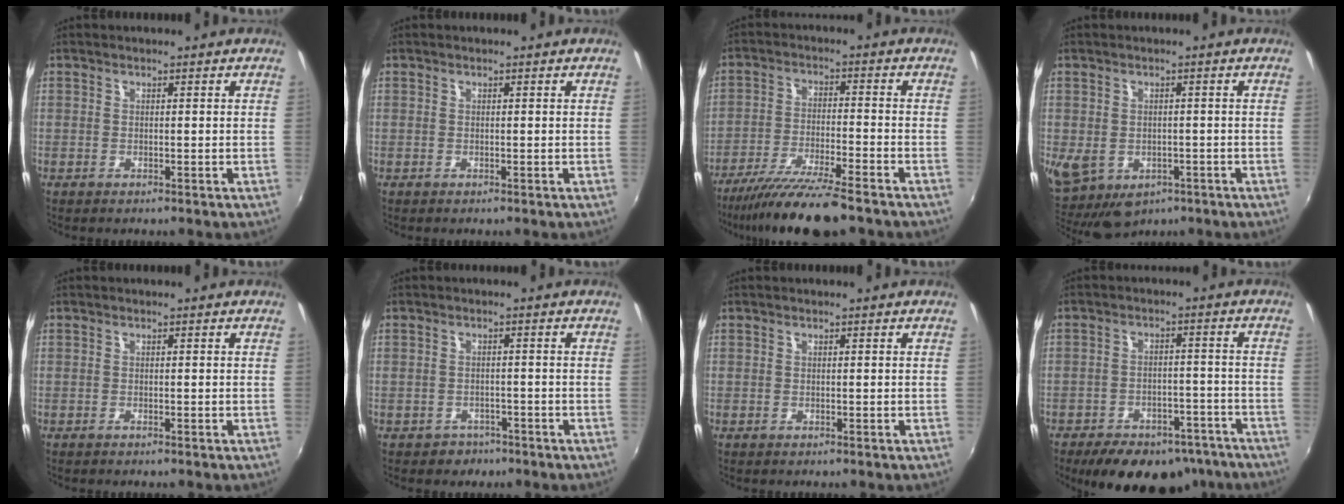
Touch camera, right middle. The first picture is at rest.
{"total": 0.0}
{"total": 13.2, "force": [-11.0, 0.9, 7.1], "torque": [-0.149, -0.029, -0.191]}
{"total": 10.5, "force": [-3.0, 7.9, 6.3], "torque": [-0.137, -0.036, -0.034]}
{"total": 0.0}
{"total": 3.5, "force": [-2.3, 2.6, 0.4], "torque": [-0.017, -0.002, -0.032]}
{"total": 0.0}
{"total": 18.0, "force": [-14.1, 8.4, 7.5], "torque": [-0.148, 0.008, -0.170]}